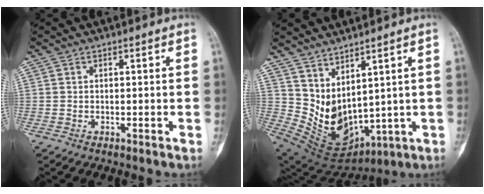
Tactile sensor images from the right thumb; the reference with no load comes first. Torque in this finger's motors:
{"motor_torque": [-0.86, 1.61, 0.88, 0.04, 0.05]}